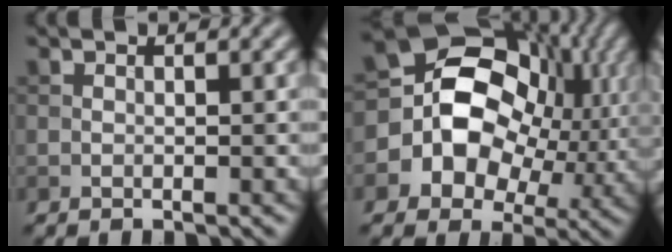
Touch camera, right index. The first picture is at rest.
{"total": 14.1, "force": [1.4, 11.4, 8.2], "torque": [-0.159, 0.002, 0.022]}